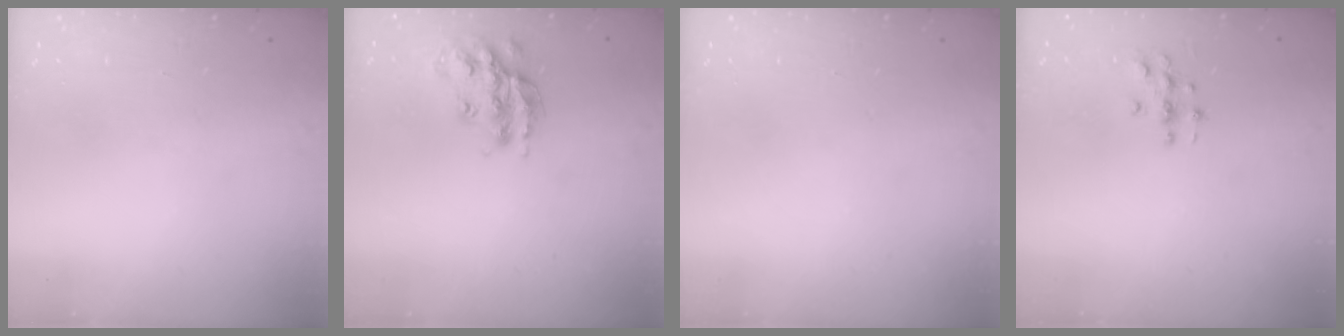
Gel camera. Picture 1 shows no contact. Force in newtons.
{"total": 16.3, "press": 16.3, "slide": 0.8}
{"total": 0.0}
{"total": 3.0, "press": 3.0, "slide": 0.3}